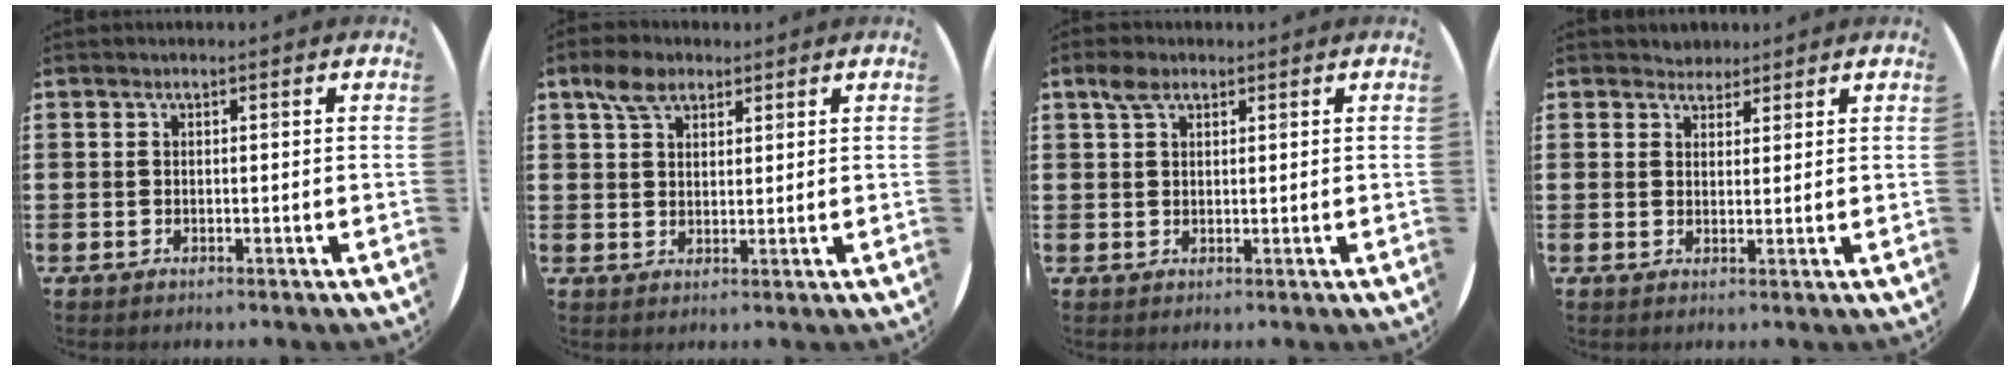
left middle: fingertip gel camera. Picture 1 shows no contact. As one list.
[{"total": 4.4, "force": [3.1, 2.4, 1.9], "torque": [-0.038, 0.006, 0.057]}, {"total": 2.5, "force": [1.7, 1.4, 1.2], "torque": [-0.018, 0.002, 0.030]}, {"total": 2.1, "force": [2.0, 0.7, -0.1], "torque": [-0.003, 0.003, 0.039]}]